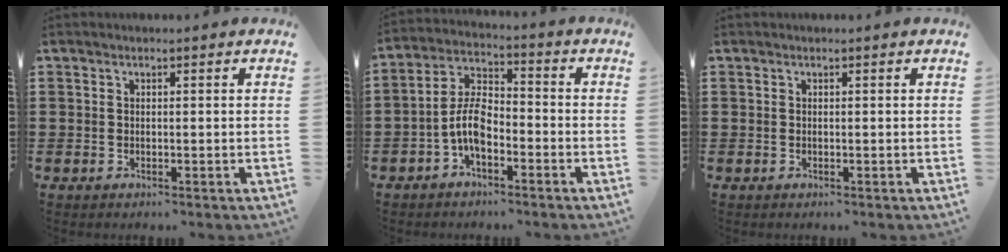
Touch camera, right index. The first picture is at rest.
{"total": 6.6, "force": [-2.7, 3.2, 5.1], "torque": [-0.125, 0.003, -0.059]}
{"total": 0.0}